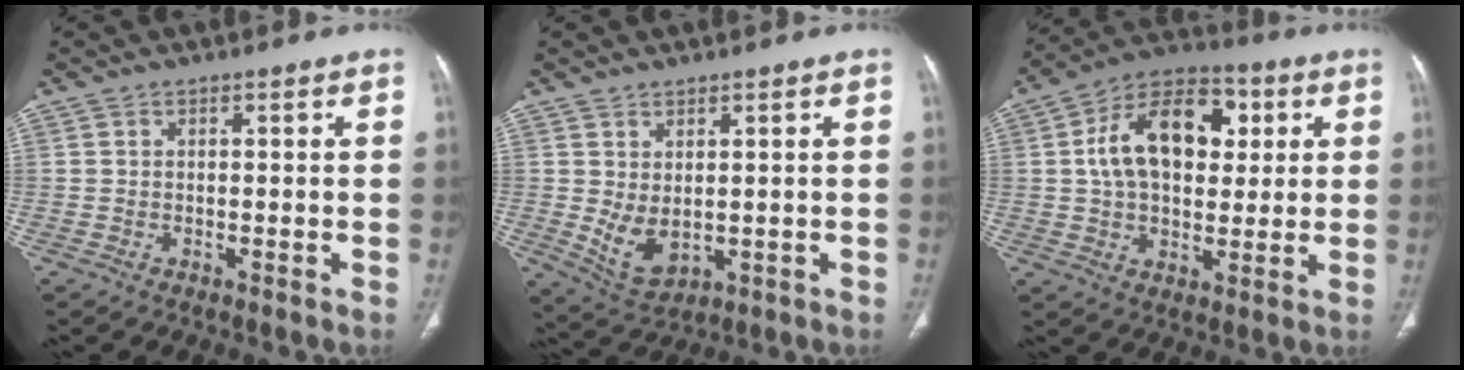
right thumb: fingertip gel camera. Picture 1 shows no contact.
{"total": 5.9, "force": [0.3, 3.5, 4.7], "torque": [-0.081, -0.010, 0.029]}
{"total": 17.7, "force": [3.7, 11.2, 13.1], "torque": [-0.186, 0.013, 0.056]}